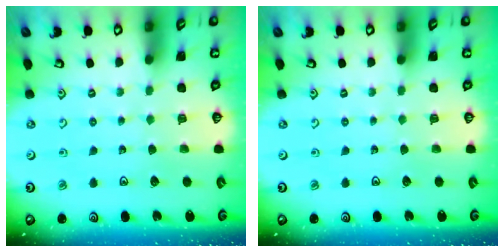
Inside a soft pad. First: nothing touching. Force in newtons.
{"total": 0.0}